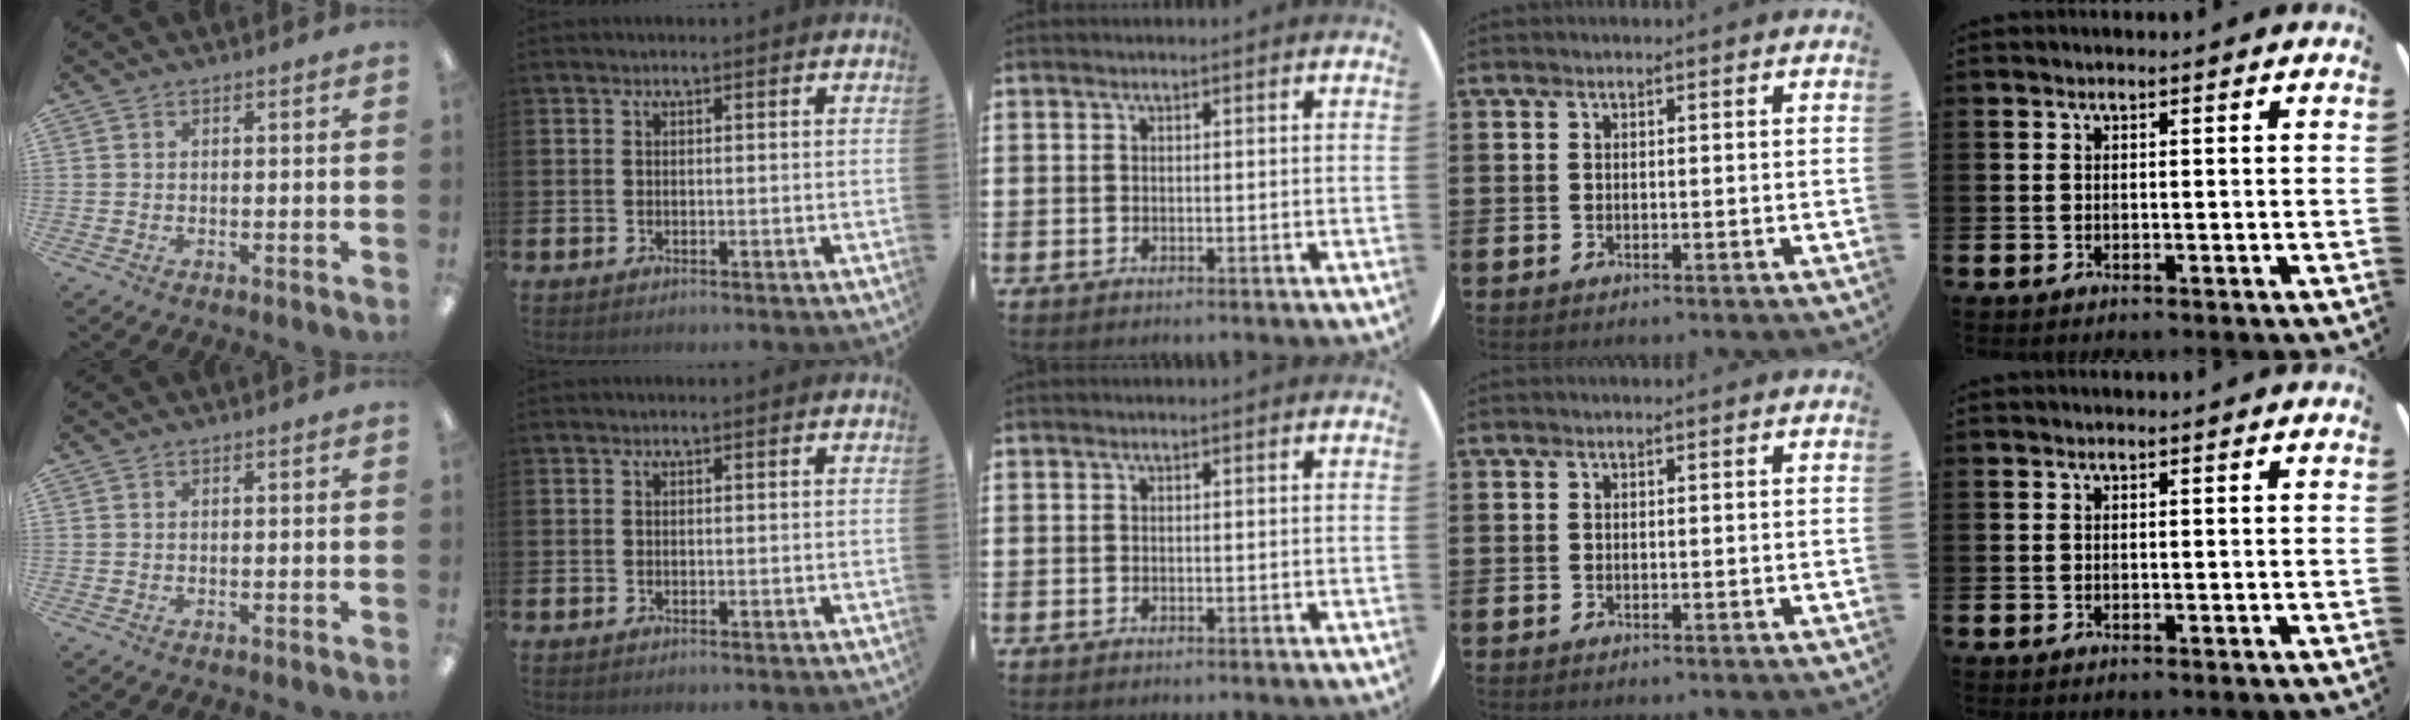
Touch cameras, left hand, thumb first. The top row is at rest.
{}